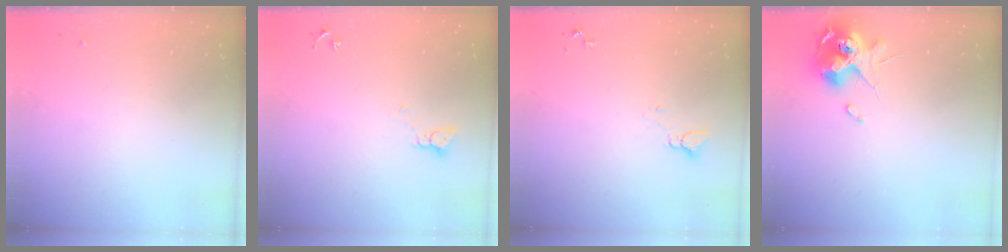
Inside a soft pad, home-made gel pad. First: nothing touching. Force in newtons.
{"total": 2.2, "press": 2.2, "slide": 0.2}
{"total": 4.3, "press": 4.3, "slide": 0.4}
{"total": 13.2, "press": 13.1, "slide": 1.8}